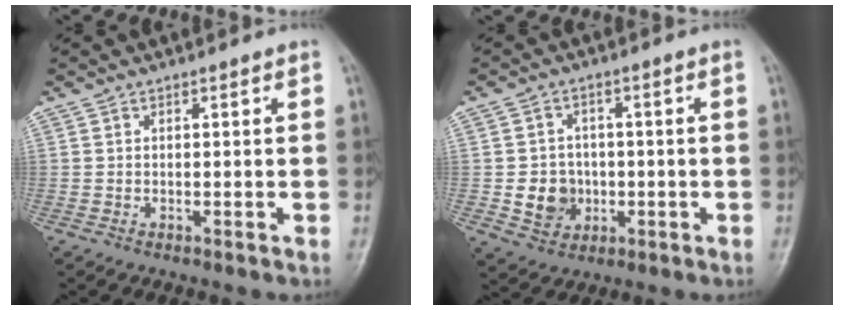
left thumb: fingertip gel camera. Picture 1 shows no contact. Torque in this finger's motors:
{"motor_torque": [0.34, -0.04, 0.61, 0.31, 0.00]}